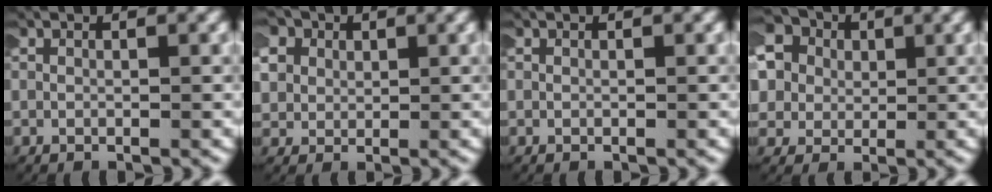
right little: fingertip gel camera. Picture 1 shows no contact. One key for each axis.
{"total": 5.9, "fx": 2.1, "fy": 4.9, "fz": 2.5, "tx": -0.080, "ty": -0.001, "tz": 0.030}
{"total": 0.0}
{"total": 11.7, "fx": 3.3, "fy": 10.2, "fz": 4.8, "tx": -0.149, "ty": -0.012, "tz": 0.040}